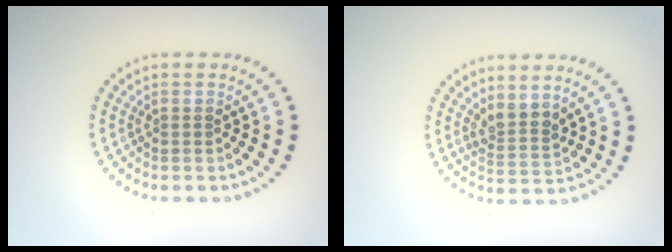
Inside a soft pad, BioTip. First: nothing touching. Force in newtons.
{"total": 2.3, "press": 1.9, "slide": 1.4}